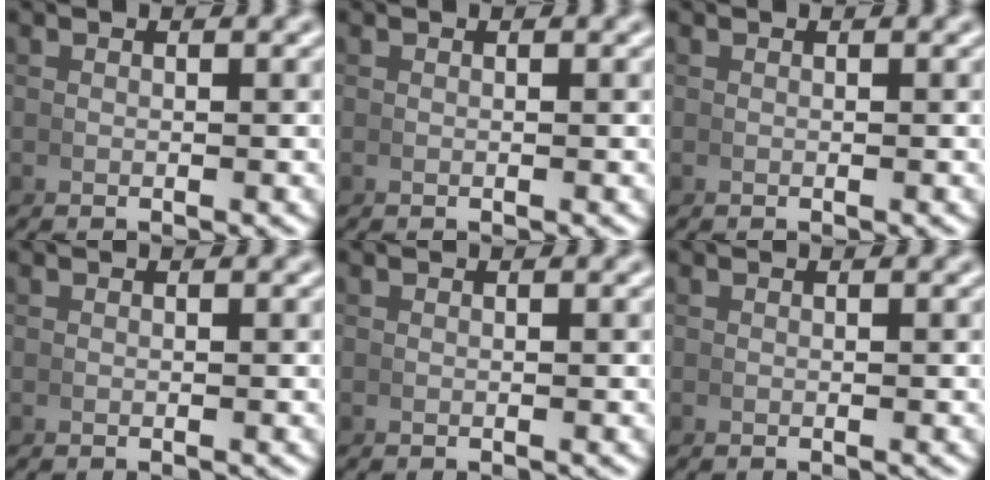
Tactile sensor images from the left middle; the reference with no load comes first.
{"total": 0.0}
{"total": 0.0}
{"total": 0.0}
{"total": 0.0}
{"total": 0.0}